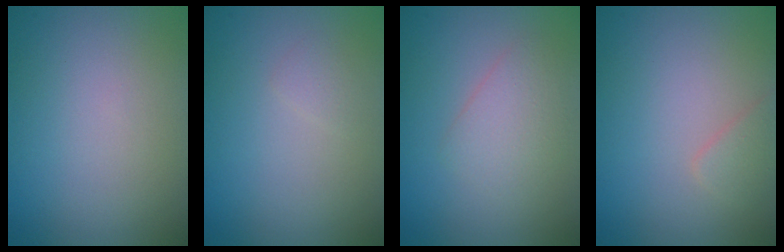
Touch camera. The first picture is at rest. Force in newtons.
{"total": 0.7, "press": 0.7, "slide": 0.0}
{"total": 2.3, "press": 2.3, "slide": 0.1}
{"total": 1.2, "press": 1.2, "slide": 0.0}